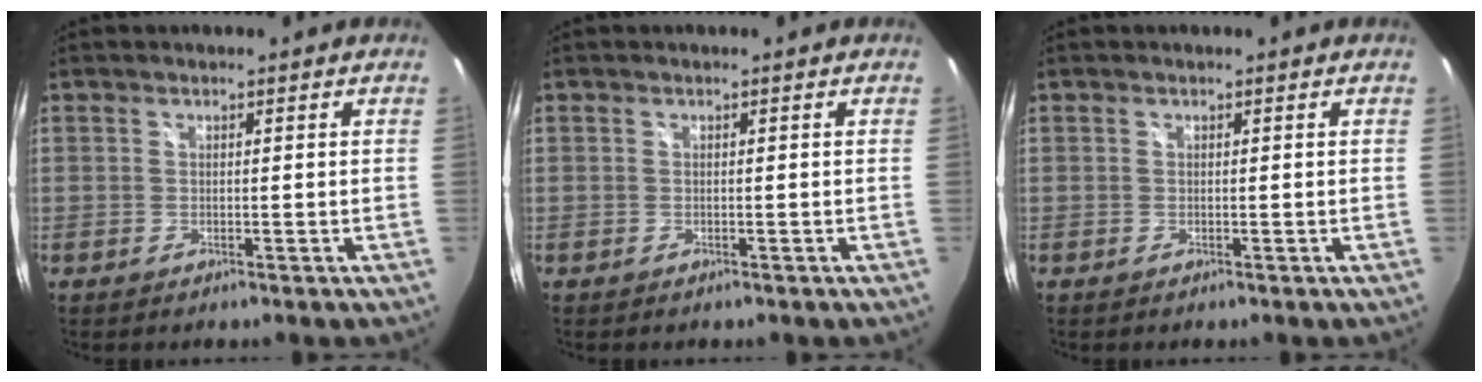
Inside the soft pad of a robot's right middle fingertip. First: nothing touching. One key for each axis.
{"total": 0.0}
{"total": 0.0}